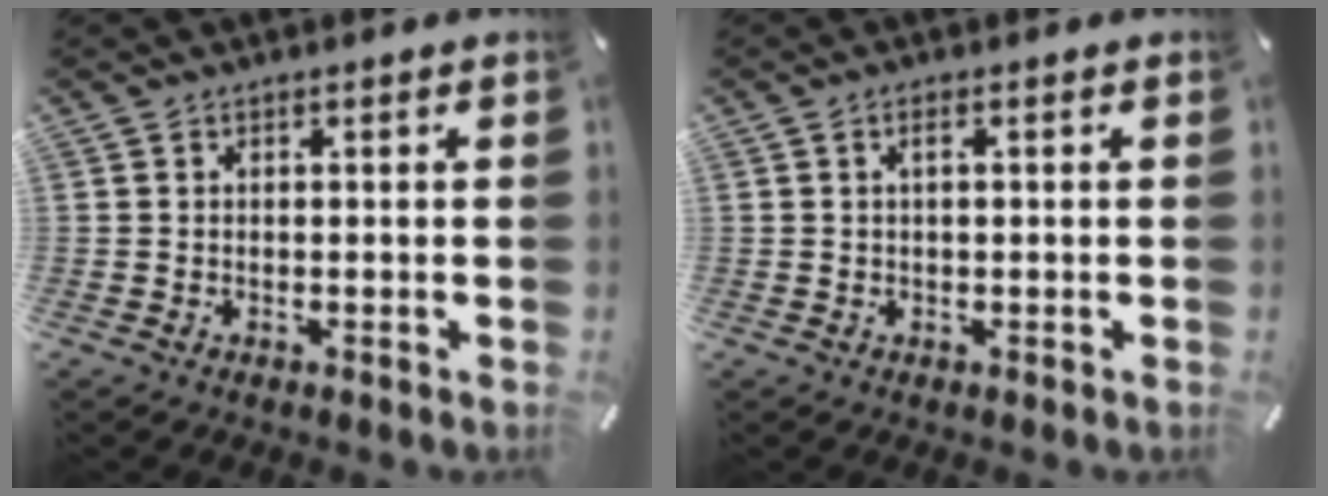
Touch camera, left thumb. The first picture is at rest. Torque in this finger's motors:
{"motor_torque": [-0.09, 0.05, -0.04, -0.05, -0.02]}